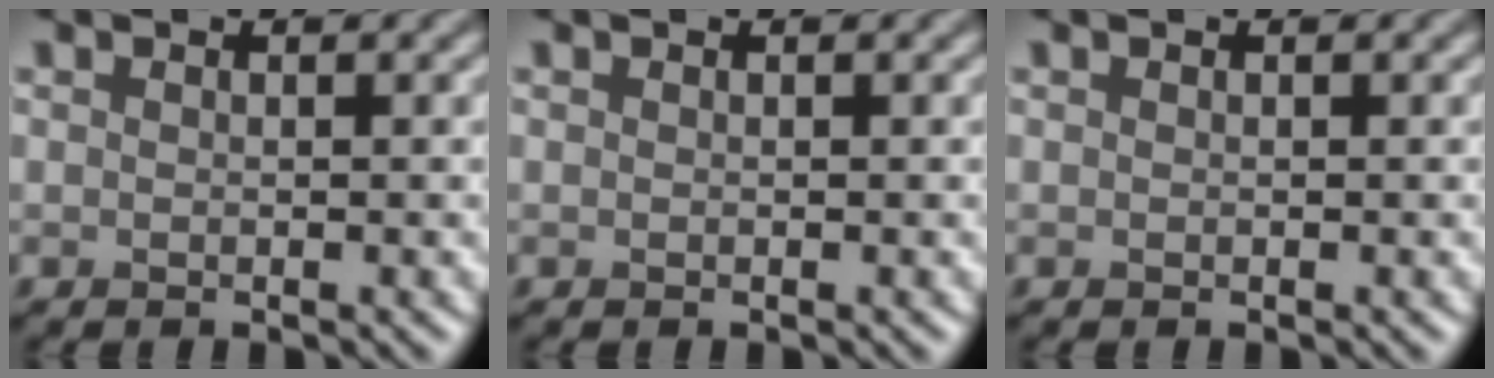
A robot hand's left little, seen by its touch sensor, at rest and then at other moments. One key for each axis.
{"total": 0.0}
{"total": 0.0}